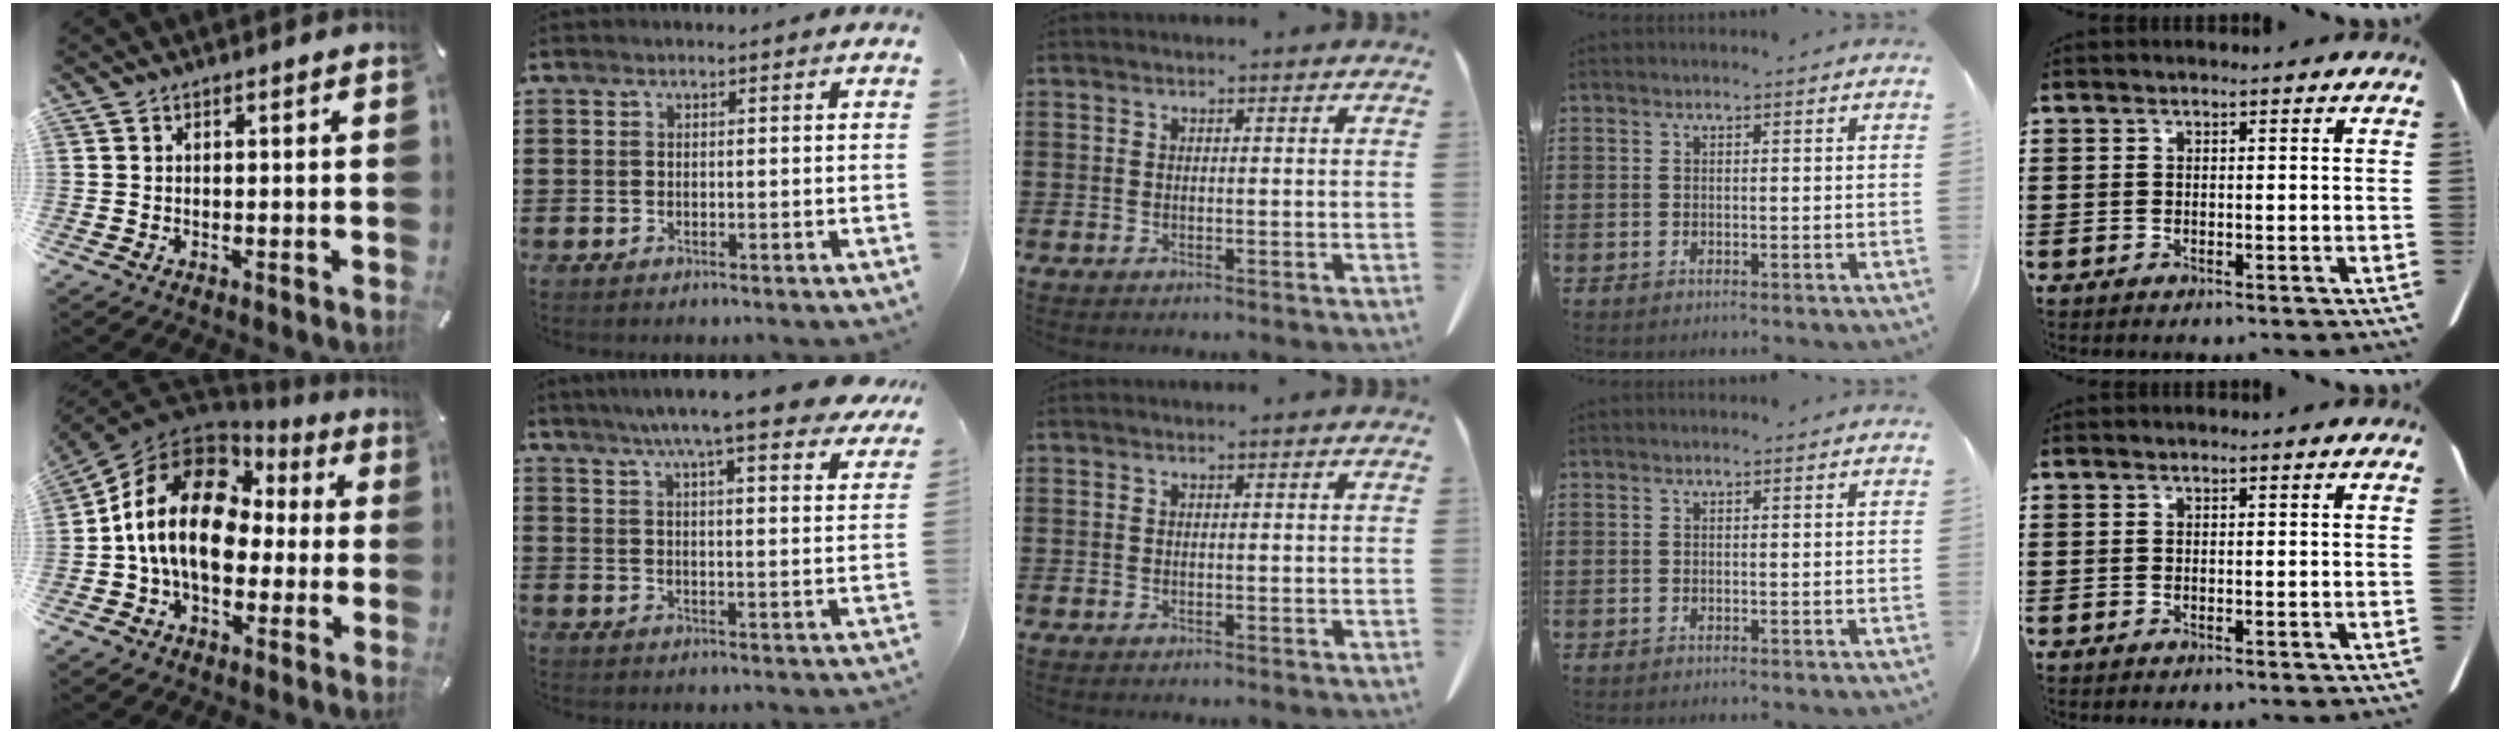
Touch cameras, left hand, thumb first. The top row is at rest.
{"thumb": {"total": 18.4, "force": [0.5, 13.9, 12.1], "torque": [-0.257, 0.012, 0.003]}, "index": {"total": 9.8, "force": [8.2, 0.1, 5.4], "torque": [-0.115, -0.032, 0.138]}}